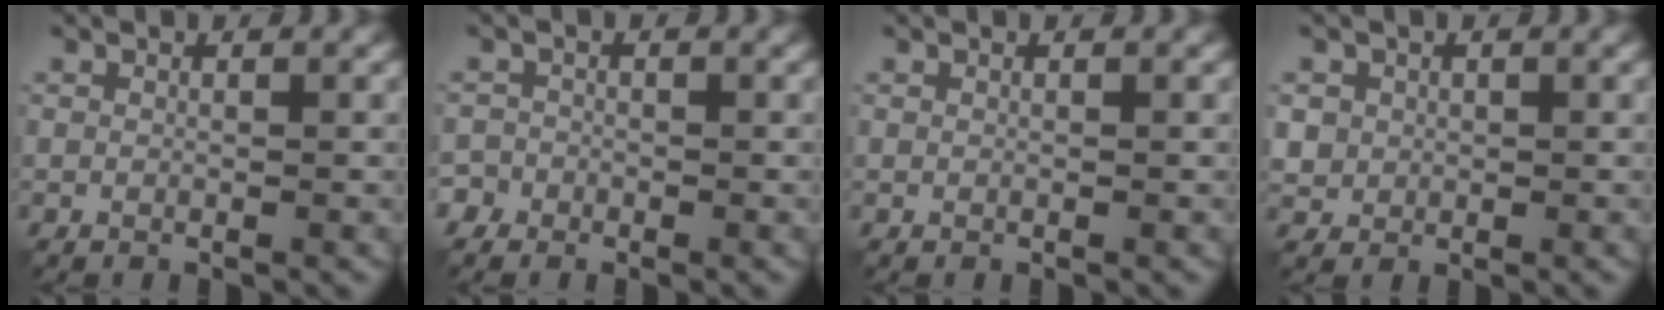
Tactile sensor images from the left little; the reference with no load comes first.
{"total": 2.2, "force": [-1.7, 1.5, 0.0], "torque": [0.012, 0.004, -0.030]}
{"total": 0.0}
{"total": 1.8, "force": [0.2, 1.8, 0.3], "torque": [-0.008, -0.001, 0.018]}